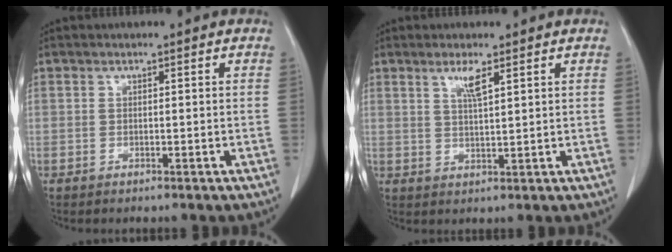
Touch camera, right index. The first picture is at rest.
{"total": 3.1, "force": [1.8, 0.1, 2.6], "torque": [-0.053, -0.002, 0.037]}